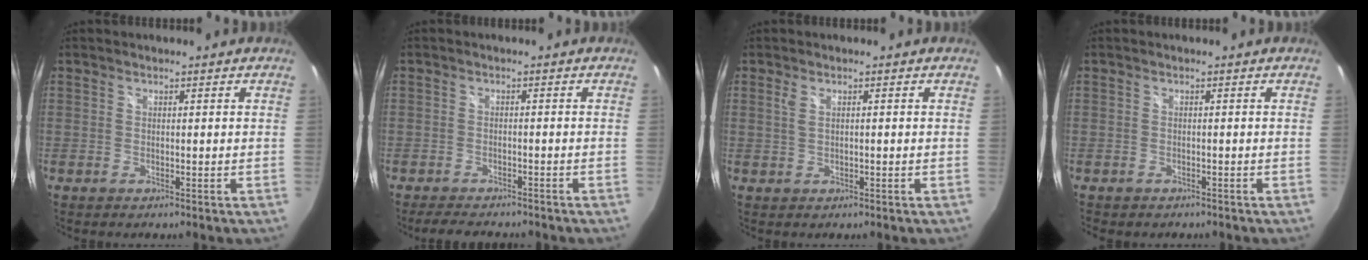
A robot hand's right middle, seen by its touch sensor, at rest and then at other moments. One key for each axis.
{"total": 5.7, "fx": -5.1, "fy": 1.6, "fz": 2.0, "tx": -0.053, "ty": -0.001, "tz": -0.075}
{"total": 1.7, "fx": 0.2, "fy": 0.7, "fz": 1.6, "tx": -0.029, "ty": -0.001, "tz": 0.004}
{"total": 1.7, "fx": -1.4, "fy": 0.9, "fz": 0.6, "tx": -0.016, "ty": -0.005, "tz": -0.018}